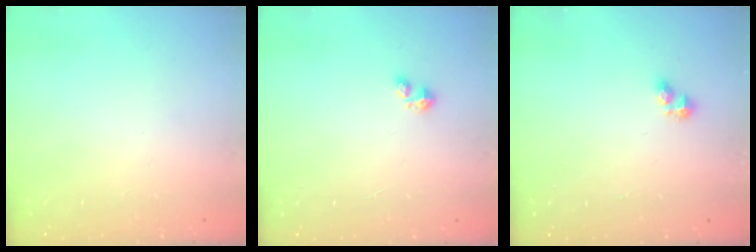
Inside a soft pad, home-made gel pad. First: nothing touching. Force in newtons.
{"total": 2.4, "press": 2.4, "slide": 0.3}
{"total": 3.2, "press": 3.2, "slide": 0.5}